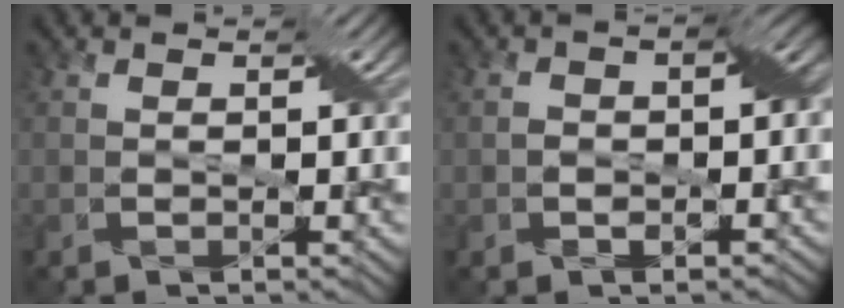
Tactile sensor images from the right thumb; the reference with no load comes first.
{"total": 4.6, "force": [-1.0, 2.7, 3.6], "torque": [-0.052, 0.001, -0.020]}